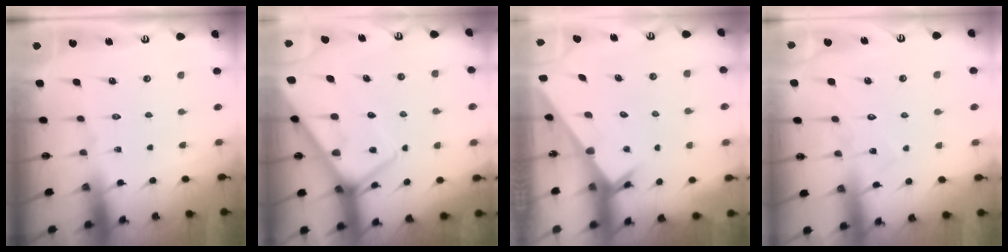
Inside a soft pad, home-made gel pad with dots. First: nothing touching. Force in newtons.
{"total": 9.5, "press": 9.5, "slide": 0.8}
{"total": 2.5, "press": 2.5, "slide": 0.1}
{"total": 6.8, "press": 6.8, "slide": 0.5}